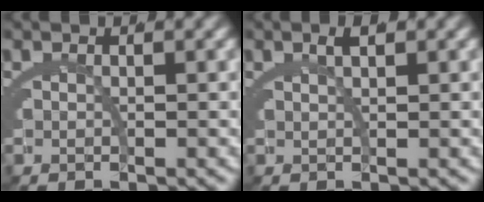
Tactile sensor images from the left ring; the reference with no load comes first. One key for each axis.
{"total": 1.4, "fx": 0.9, "fy": -0.5, "fz": 0.9, "tx": -0.013, "ty": 0.004, "tz": 0.018}